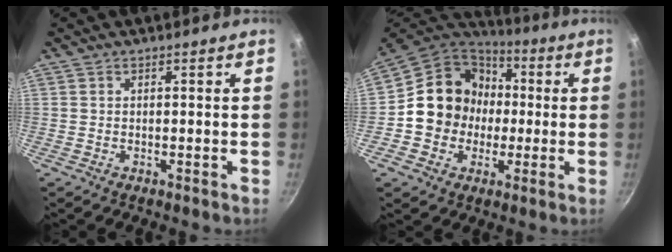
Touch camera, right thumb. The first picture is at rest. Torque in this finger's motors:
{"motor_torque": [1.34, 1.43, 0.33, -0.43, 0.12]}